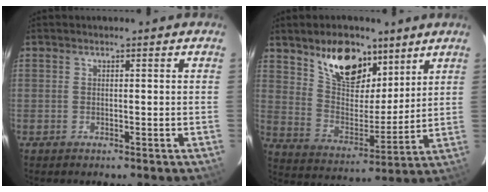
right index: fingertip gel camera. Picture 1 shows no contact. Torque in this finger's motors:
{"motor_torque": [1.08, 1.05, 0.21, 0.08]}